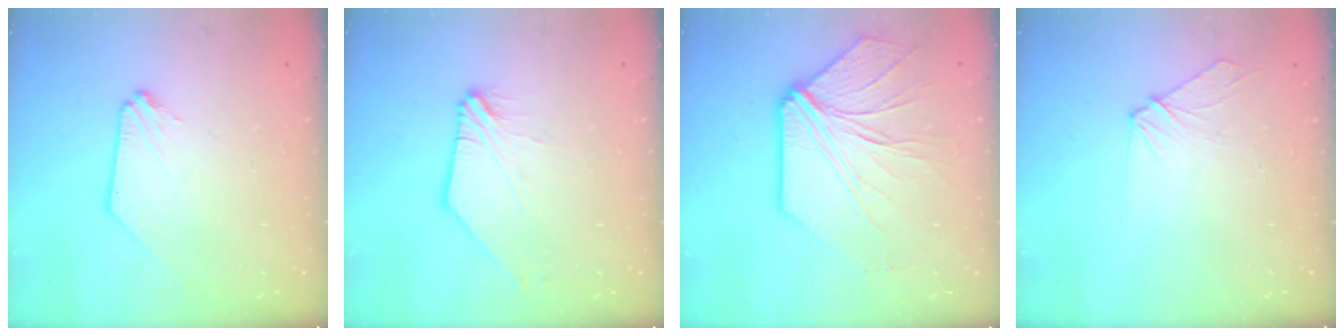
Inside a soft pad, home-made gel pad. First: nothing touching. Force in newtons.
{"total": 2.4, "press": 2.4, "slide": 0.5}
{"total": 11.5, "press": 11.4, "slide": 1.8}
{"total": 6.6, "press": 6.6, "slide": 0.7}